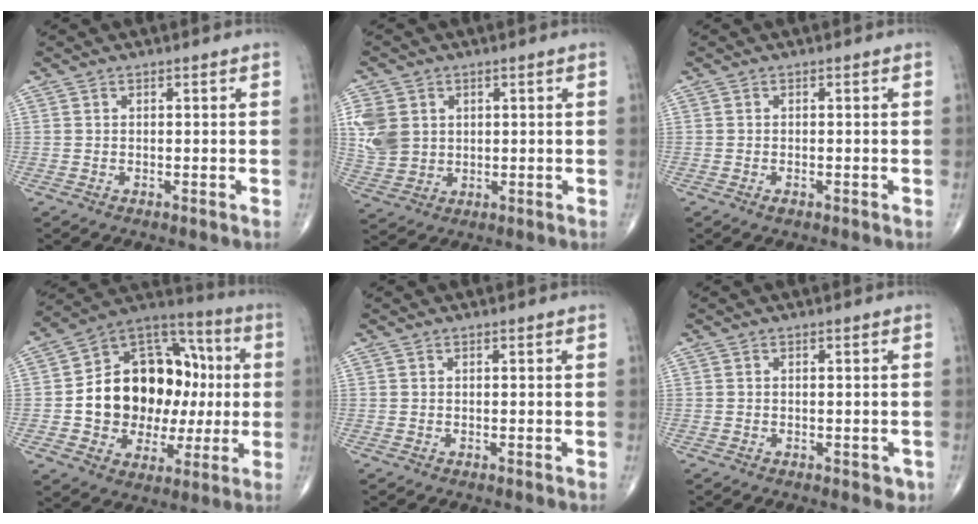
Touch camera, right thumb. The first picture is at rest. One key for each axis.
{"total": 8.6, "fx": 2.0, "fy": 7.0, "fz": 4.5, "tx": -0.082, "ty": -0.002, "tz": 0.048}
{"total": 1.0, "fx": -0.6, "fy": 0.5, "fz": 0.7, "tx": -0.008, "ty": 0.000, "tz": -0.009}
{"total": 23.4, "fx": 0.1, "fy": 17.0, "fz": 16.0, "tx": -0.196, "ty": 0.041, "tz": 0.012}
{"total": 0.0}
{"total": 1.6, "fx": -0.8, "fy": 1.0, "fz": 1.0, "tx": 0.000, "ty": 0.001, "tz": -0.009}